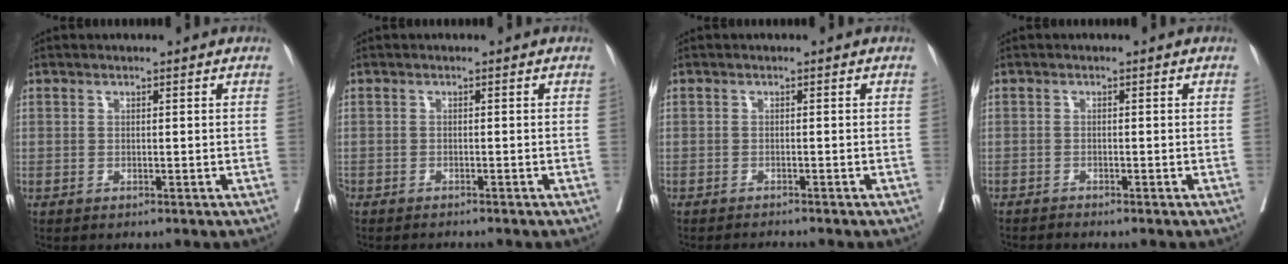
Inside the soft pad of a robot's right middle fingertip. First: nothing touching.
{"total": 3.0, "force": [-2.8, 0.1, 1.0], "torque": [-0.011, -0.006, -0.042]}
{"total": 1.9, "force": [-1.8, -0.7, 0.2], "torque": [-0.001, -0.007, -0.028]}
{"total": 1.0, "force": [-0.9, -0.3, -0.1], "torque": [0.002, -0.003, -0.018]}